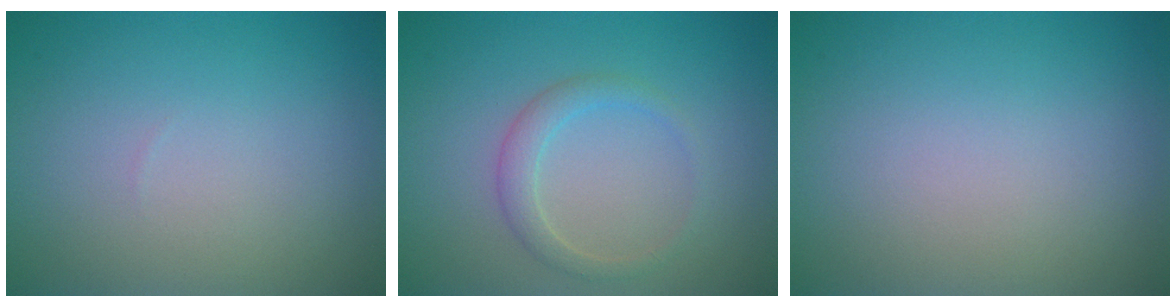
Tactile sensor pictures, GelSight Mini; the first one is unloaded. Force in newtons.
{"total": 1.9, "press": 1.9, "slide": 0.1}
{"total": 0.0}